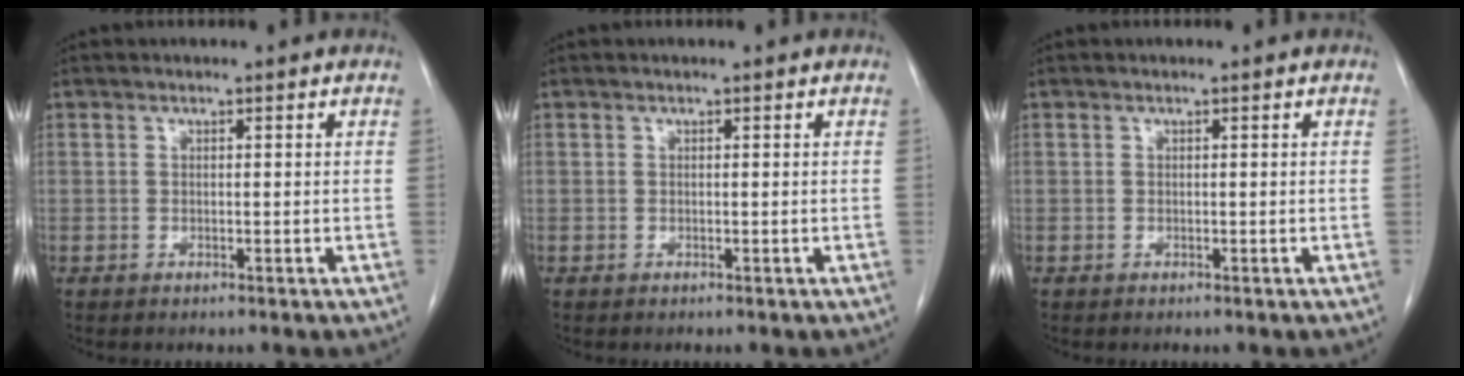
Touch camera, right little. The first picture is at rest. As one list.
[{"total": 0.0}, {"total": 0.0}]